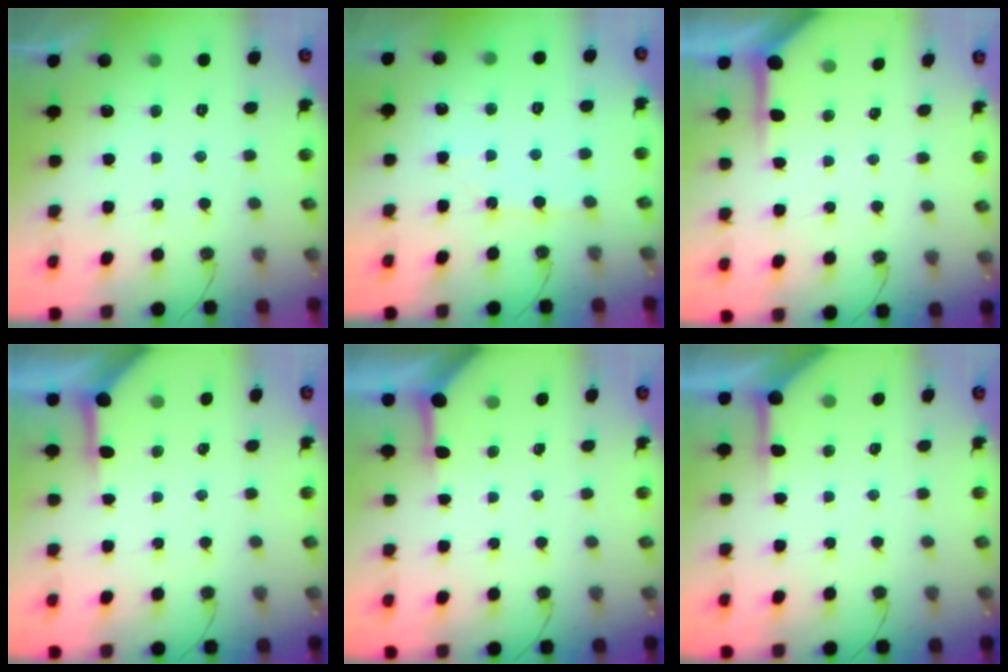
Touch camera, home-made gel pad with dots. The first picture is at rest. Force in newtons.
{"total": 1.7, "press": 1.7, "slide": 0.3}
{"total": 4.1, "press": 4.1, "slide": 0.3}
{"total": 3.9, "press": 3.8, "slide": 0.5}
{"total": 3.0, "press": 3.0, "slide": 0.5}
{"total": 4.2, "press": 4.2, "slide": 0.4}